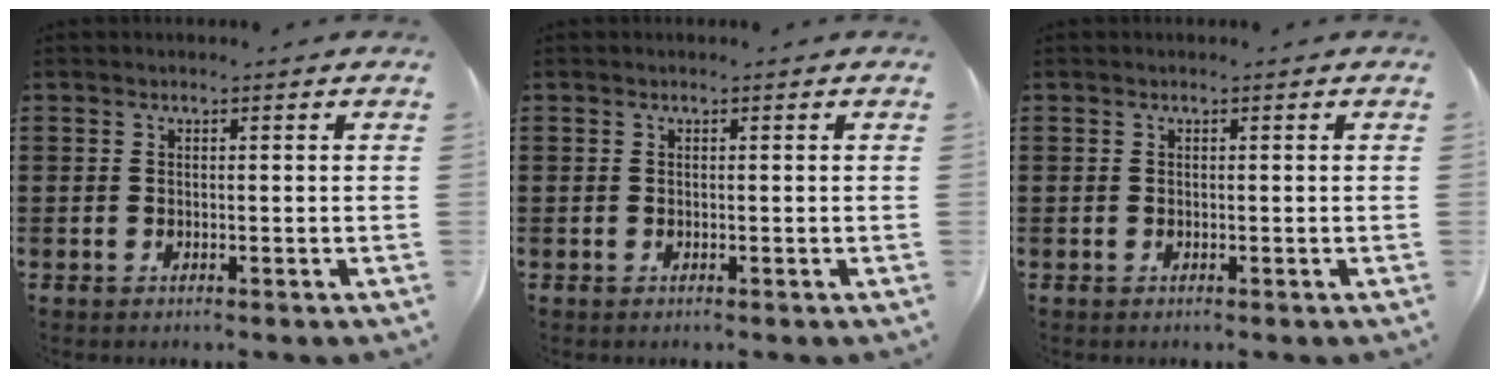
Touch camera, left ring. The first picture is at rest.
{"total": 0.0}
{"total": 0.0}